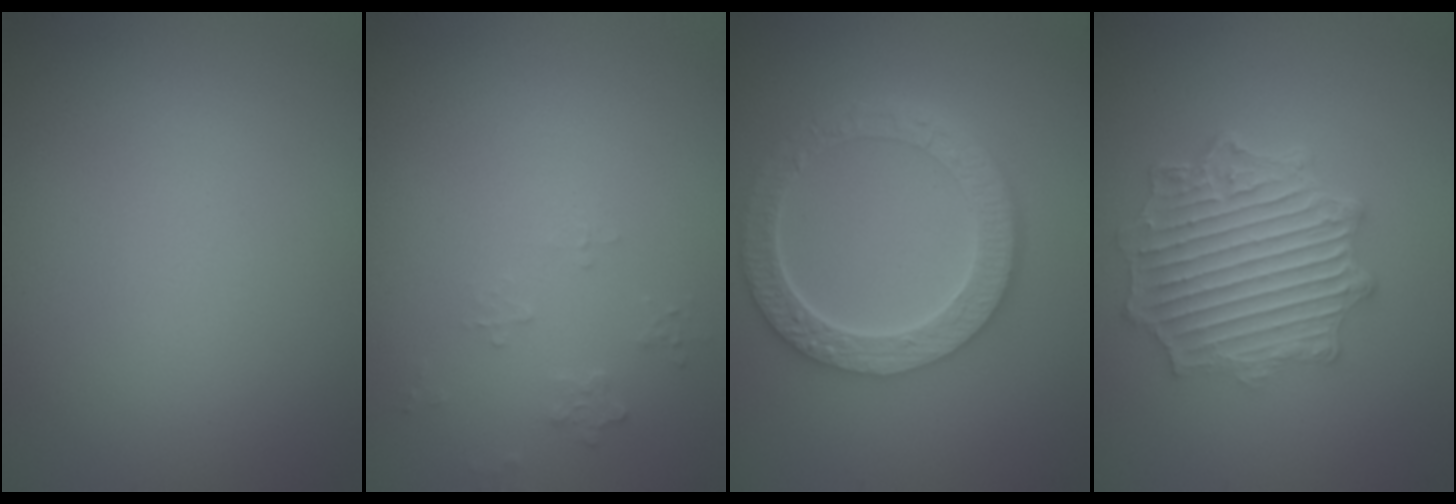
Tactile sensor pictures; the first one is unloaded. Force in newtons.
{"total": 0.7, "press": 0.5, "slide": 0.5}
{"total": 6.4, "press": 4.9, "slide": 4.0}
{"total": 6.6, "press": 5.1, "slide": 4.1}